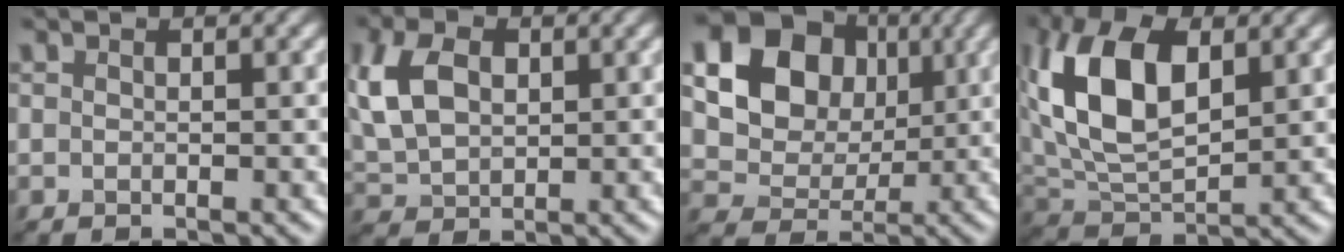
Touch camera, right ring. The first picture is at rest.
{"total": 5.9, "force": [1.8, 4.0, 4.0], "torque": [-0.130, 0.023, 0.058]}
{"total": 14.7, "force": [5.2, 12.4, 5.9], "torque": [-0.160, 0.029, 0.121]}
{"total": 9.4, "force": [2.5, 5.2, 7.5], "torque": [-0.173, 0.018, 0.063]}